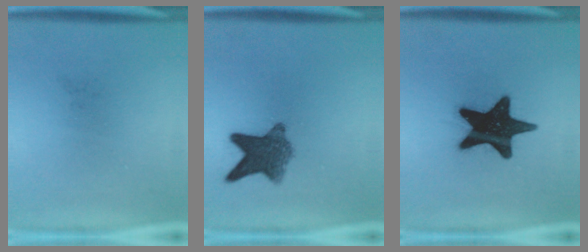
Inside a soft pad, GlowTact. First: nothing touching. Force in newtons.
{"total": 8.1}
{"total": 19.1}